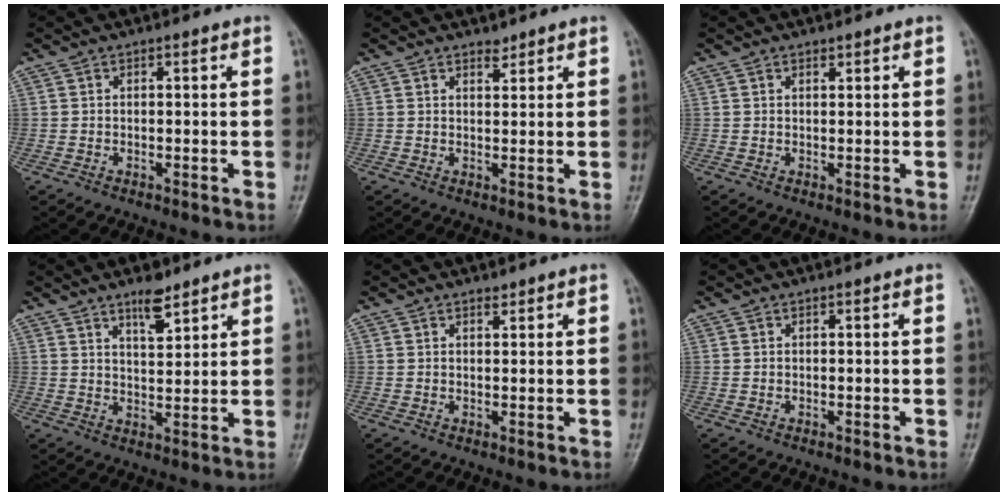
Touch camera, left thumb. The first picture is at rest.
{"total": 1.6, "force": [1.4, 0.6, 0.4], "torque": [0.004, -0.012, 0.021]}
{"total": 0.8, "force": [0.7, 0.4, 0.3], "torque": [-0.001, -0.005, 0.009]}
{"total": 5.2, "force": [3.9, 1.6, 3.0], "torque": [-0.038, -0.032, 0.066]}
{"total": 0.9, "force": [0.8, 0.3, 0.2], "torque": [0.000, -0.007, 0.012]}
{"total": 0.0}